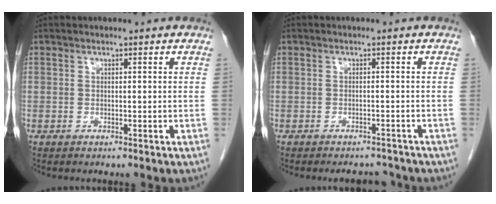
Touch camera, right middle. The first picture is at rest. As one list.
[{"total": 3.5, "force": [-3.3, 1.1, 0.5], "torque": [-0.004, -0.004, -0.045]}]